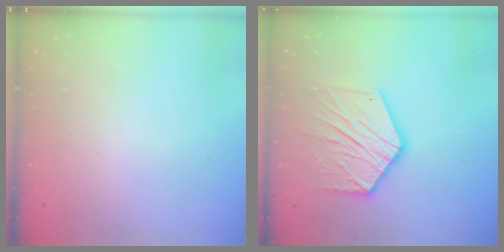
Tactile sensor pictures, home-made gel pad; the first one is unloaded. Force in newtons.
{"total": 14.2, "press": 14.2, "slide": 0.7}